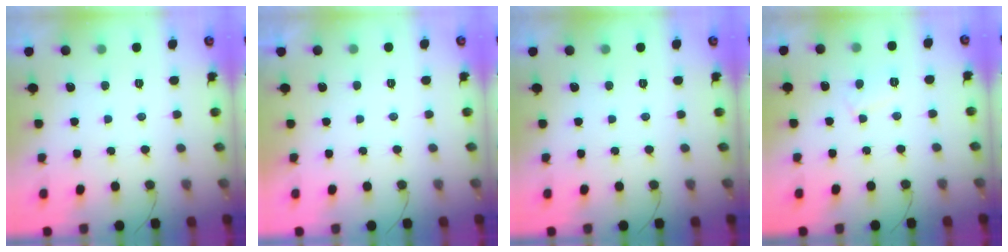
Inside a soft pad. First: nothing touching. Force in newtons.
{"total": 2.1, "press": 2.1, "slide": 0.4}
{"total": 0.0}
{"total": 4.6, "press": 4.6, "slide": 0.6}